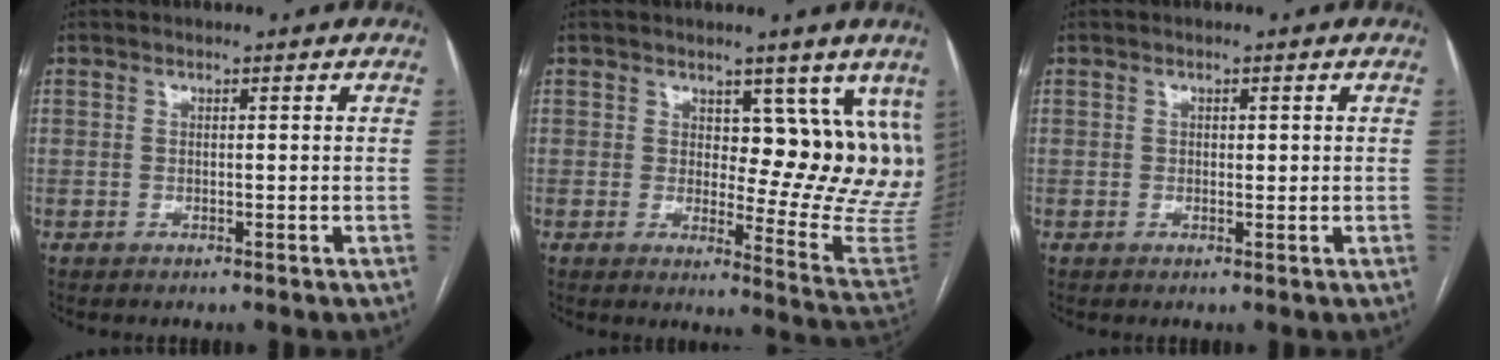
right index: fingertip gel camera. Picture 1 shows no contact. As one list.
[{"total": 12.7, "force": [6.9, 5.2, 9.3], "torque": [-0.099, -0.023, 0.083]}, {"total": 1.0, "force": [0.2, 0.6, 0.7], "torque": [-0.008, 0.001, 0.002]}]